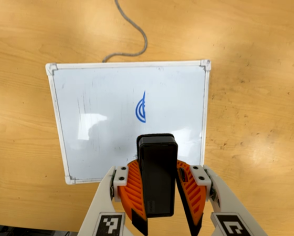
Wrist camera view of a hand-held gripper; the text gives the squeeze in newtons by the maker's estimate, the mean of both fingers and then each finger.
{"total": 9.4, "left": 9.4, "right": 9.4}